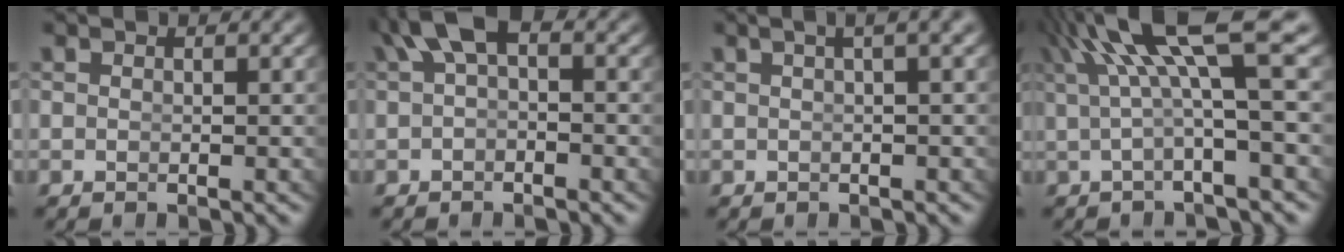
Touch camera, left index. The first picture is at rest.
{"total": 3.9, "force": [1.4, 1.8, 3.2], "torque": [-0.061, 0.000, 0.024]}
{"total": 4.2, "force": [1.8, 0.9, 3.7], "torque": [-0.028, 0.028, 0.017]}
{"total": 6.6, "force": [3.0, 0.9, 5.8], "torque": [-0.095, 0.013, 0.045]}